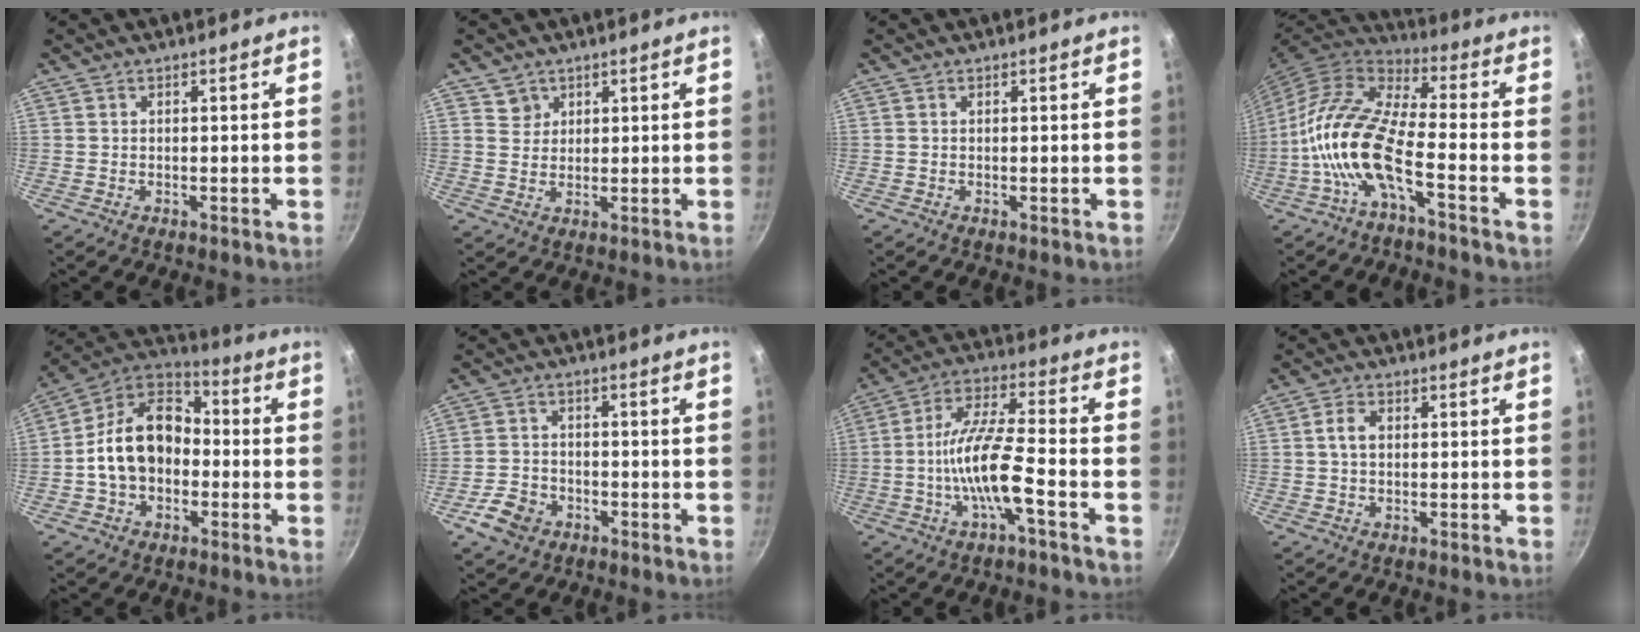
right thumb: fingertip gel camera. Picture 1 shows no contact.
{"total": 3.0, "force": [1.7, 2.5, 0.3], "torque": [0.019, 0.001, 0.030]}
{"total": 0.0}
{"total": 14.7, "force": [-4.9, 4.8, 13.0], "torque": [-0.256, 0.045, -0.110]}
{"total": 16.0, "force": [-2.0, 11.6, 10.9], "torque": [-0.156, 0.049, -0.053]}
{"total": 6.5, "force": [-3.3, 4.8, 3.0], "torque": [-0.051, 0.026, -0.062]}
{"total": 11.9, "force": [-4.0, 2.3, 11.0], "torque": [-0.211, 0.038, -0.084]}
{"total": 3.4, "force": [0.4, 2.2, 2.5], "torque": [-0.044, 0.008, 0.005]}